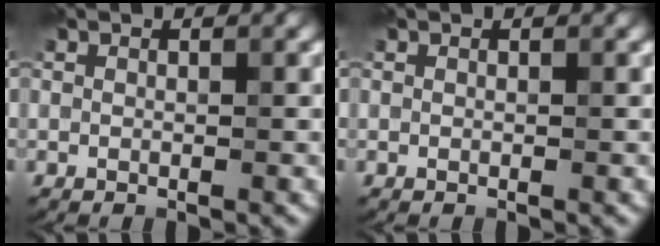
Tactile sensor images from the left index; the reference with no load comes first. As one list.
[{"total": 0.0}]